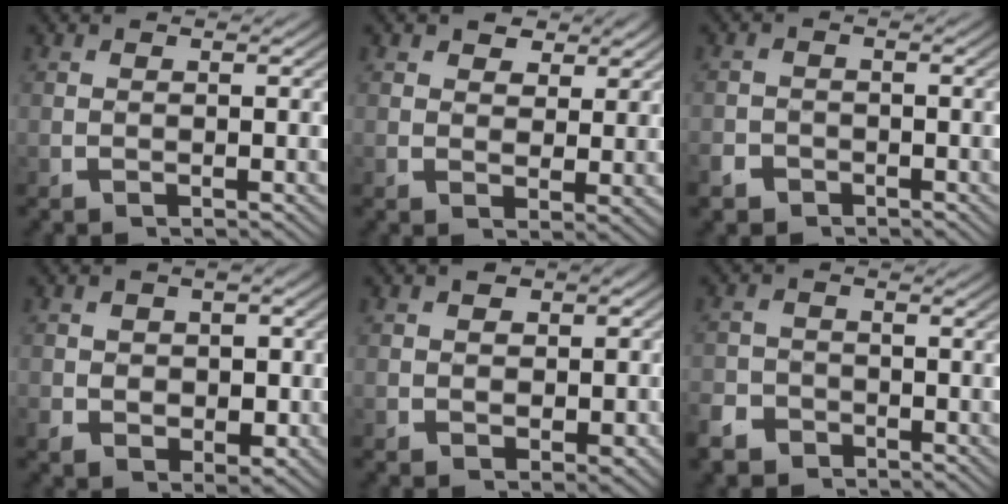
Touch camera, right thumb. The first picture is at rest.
{"total": 3.8, "force": [2.0, 2.7, 1.9], "torque": [-0.029, -0.019, 0.042]}
{"total": 2.7, "force": [-2.2, 1.5, 0.1], "torque": [0.002, -0.013, -0.038]}
{"total": 4.5, "force": [-0.5, 3.6, 2.6], "torque": [-0.050, -0.023, 0.002]}
{"total": 4.3, "force": [0.1, 3.8, 2.2], "torque": [-0.029, -0.020, 0.010]}
{"total": 4.2, "force": [-3.4, 2.4, 0.3], "torque": [0.001, -0.018, -0.058]}